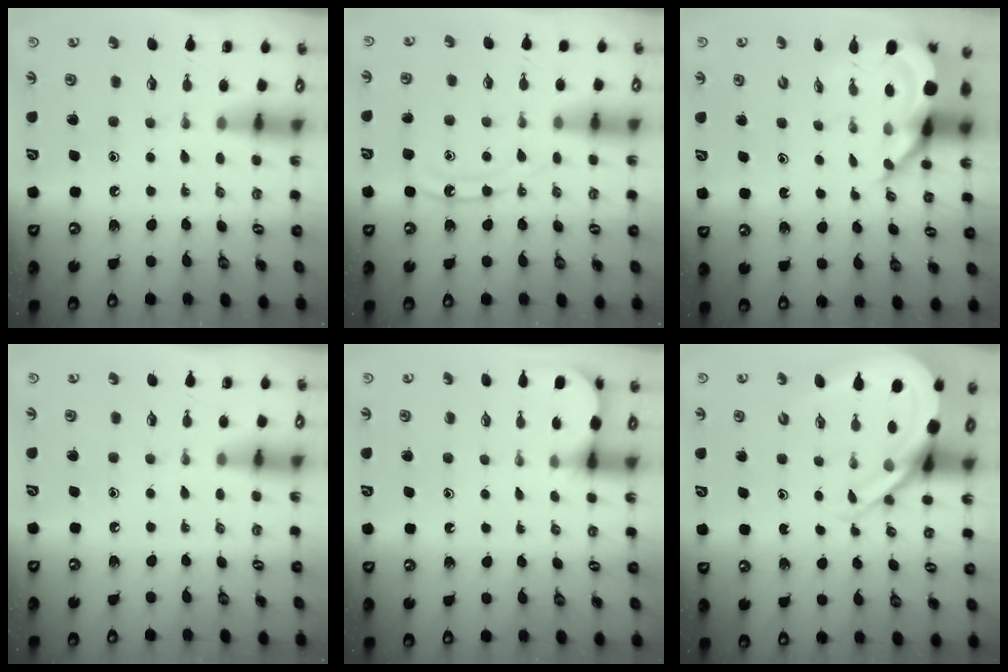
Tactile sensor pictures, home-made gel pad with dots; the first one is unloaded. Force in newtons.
{"total": 10.5, "press": 10.4, "slide": 0.9}
{"total": 7.7, "press": 7.6, "slide": 1.0}
{"total": 0.0}
{"total": 2.9, "press": 2.9, "slide": 0.3}
{"total": 9.5, "press": 9.5, "slide": 0.8}